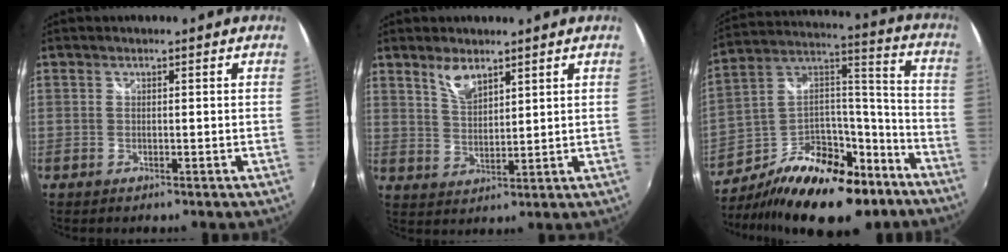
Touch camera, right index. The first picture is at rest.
{"total": 5.0, "force": [3.7, 1.8, 2.9], "torque": [-0.051, 0.000, 0.071]}
{"total": 23.3, "force": [-15.2, 11.6, 13.3], "torque": [-0.234, 0.041, -0.229]}